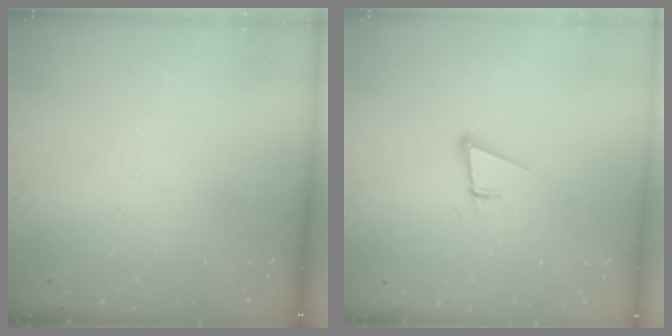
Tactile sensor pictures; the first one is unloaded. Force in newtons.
{"total": 3.7, "press": 2.9, "slide": 2.3}